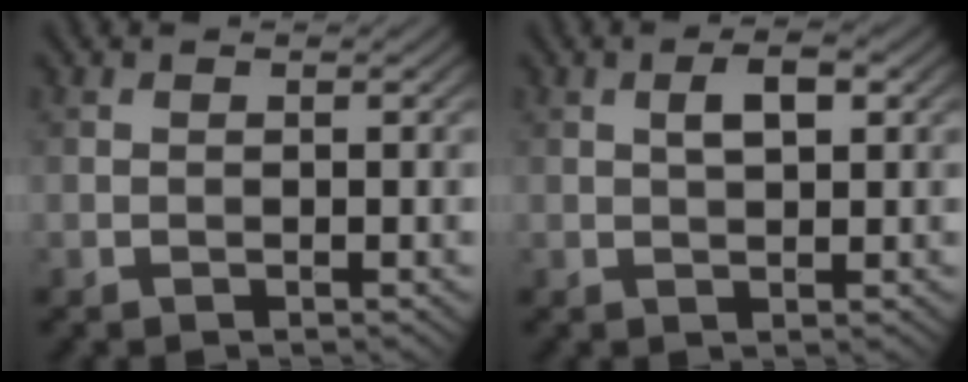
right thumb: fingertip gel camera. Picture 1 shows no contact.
{"total": 2.9, "force": [0.8, 1.1, 2.6], "torque": [-0.046, 0.005, 0.013]}